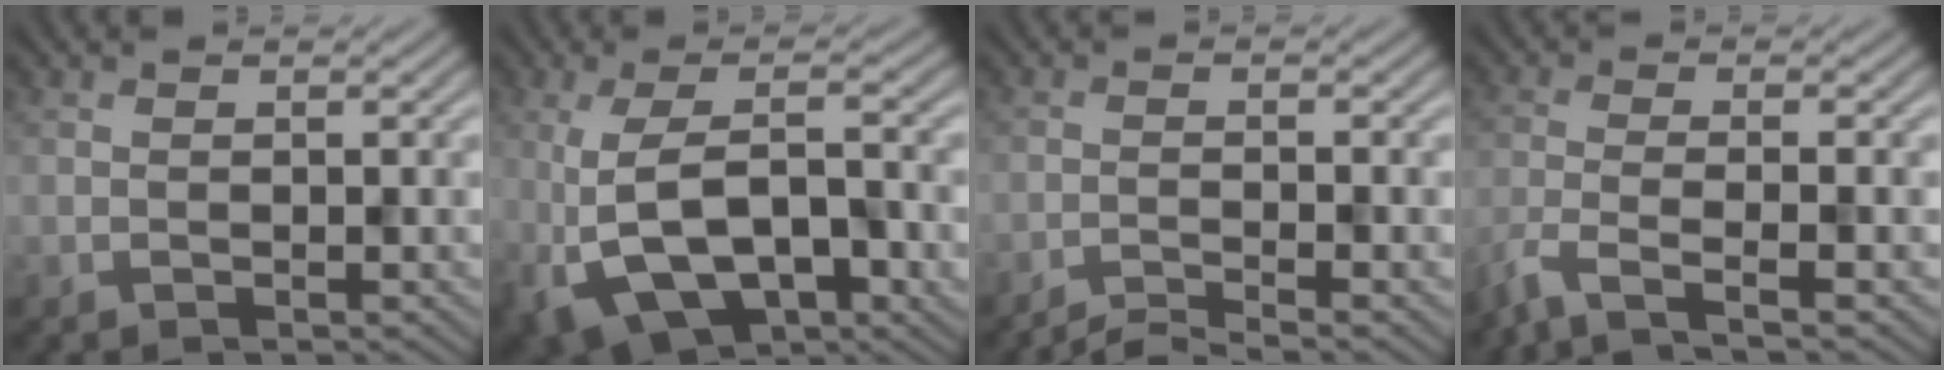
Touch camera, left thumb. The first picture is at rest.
{"total": 12.6, "force": [-4.1, 5.3, 10.7], "torque": [-0.207, -0.011, -0.059]}
{"total": 3.4, "force": [-2.8, 0.3, 1.9], "torque": [-0.021, 0.002, -0.067]}
{"total": 5.4, "force": [-3.8, 0.9, 3.7], "torque": [-0.069, -0.008, -0.092]}